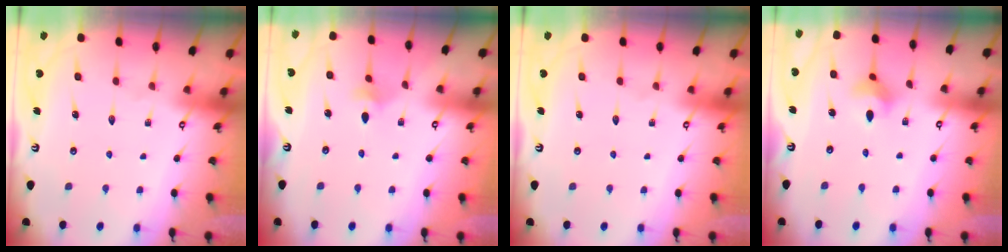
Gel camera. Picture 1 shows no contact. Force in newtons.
{"total": 3.3, "press": 3.2, "slide": 0.8}
{"total": 0.0}
{"total": 4.6, "press": 4.5, "slide": 0.9}